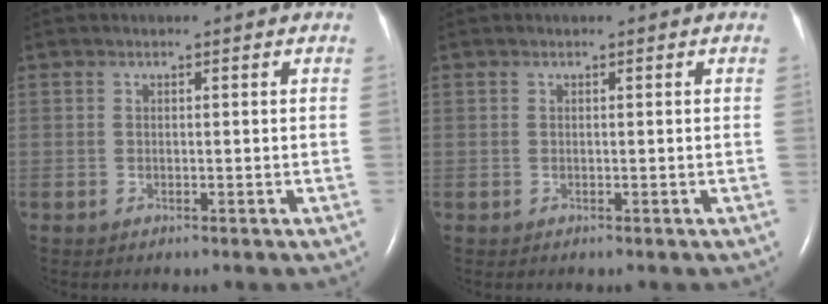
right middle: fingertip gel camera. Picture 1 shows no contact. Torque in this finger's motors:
{"motor_torque": [0.00, 0.00, 0.00, 0.00]}